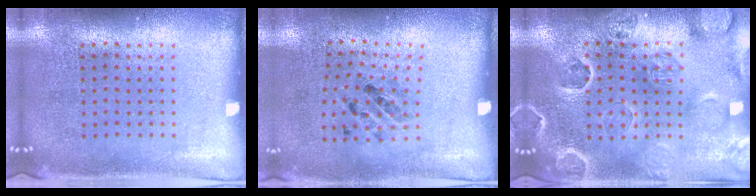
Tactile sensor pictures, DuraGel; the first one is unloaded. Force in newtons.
{"total": 1.1, "press": 0.7, "slide": 0.8}
{"total": 2.8, "press": 2.7, "slide": 0.8}